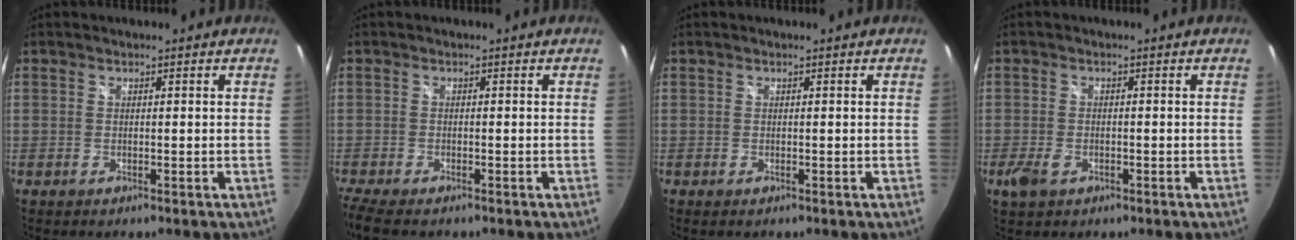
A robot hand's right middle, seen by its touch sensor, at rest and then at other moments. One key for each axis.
{"total": 5.2, "fx": -3.9, "fy": 1.4, "fz": 3.1, "tx": -0.075, "ty": -0.029, "tz": -0.077}
{"total": 0.6, "fx": 0.5, "fy": -0.1, "fz": -0.2, "tx": 0.004, "ty": 0.001, "tz": 0.009}
{"total": 3.5, "fx": -1.8, "fy": 2.2, "fz": 2.1, "tx": -0.050, "ty": -0.006, "tz": -0.032}